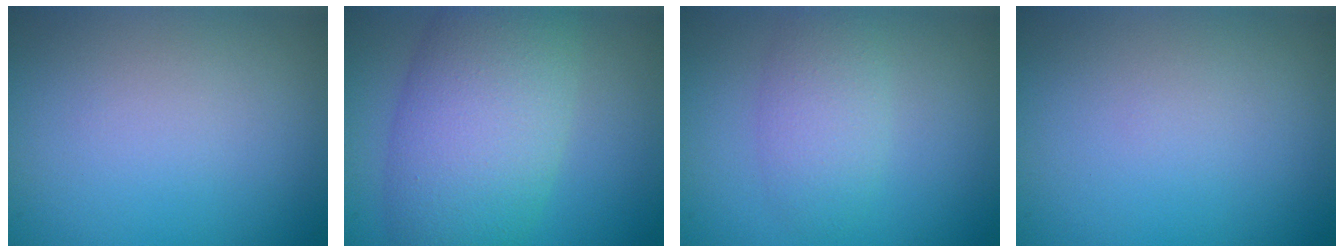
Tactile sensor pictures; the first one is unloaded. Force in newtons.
{"total": 8.6, "press": 8.6, "slide": 0.6}
{"total": 2.8, "press": 2.8, "slide": 0.2}
{"total": 0.0}